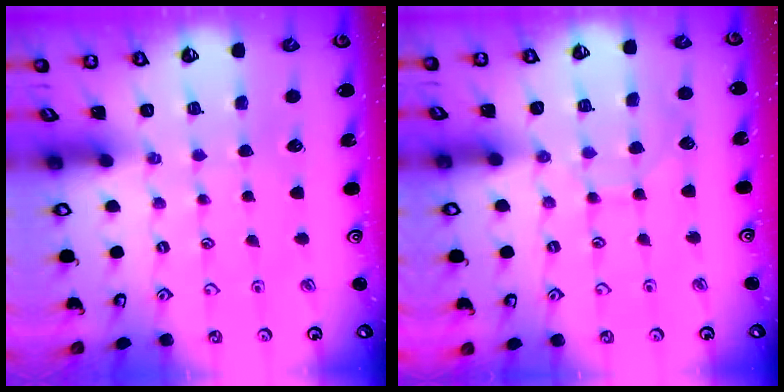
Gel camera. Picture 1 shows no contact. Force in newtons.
{"total": 6.3, "press": 6.3, "slide": 0.4}